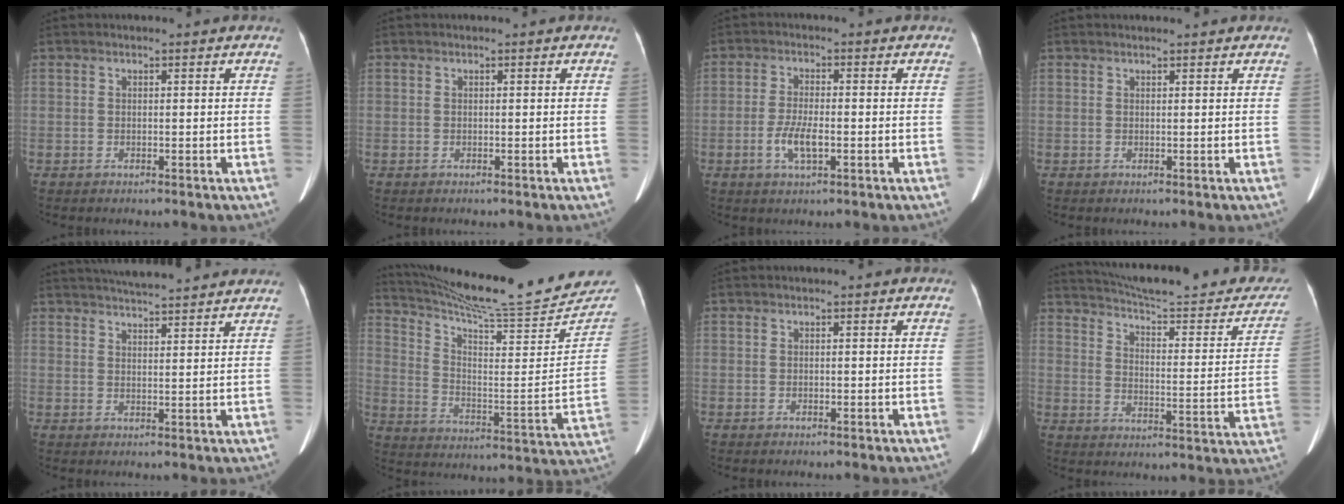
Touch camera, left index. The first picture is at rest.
{"total": 0.0}
{"total": 4.3, "force": [-1.4, 1.2, 3.9], "torque": [-0.081, -0.001, -0.025]}
{"total": 2.0, "force": [1.9, 0.1, 0.6], "torque": [-0.008, 0.015, 0.024]}
{"total": 12.2, "force": [11.3, 0.7, 4.6], "torque": [-0.076, 0.023, 0.150]}
{"total": 23.8, "force": [22.5, 0.1, 8.0], "torque": [-0.135, -0.095, 0.316]}
{"total": 0.0}
{"total": 26.7, "force": [24.3, 3.9, 10.5], "torque": [-0.145, -0.060, 0.301]}